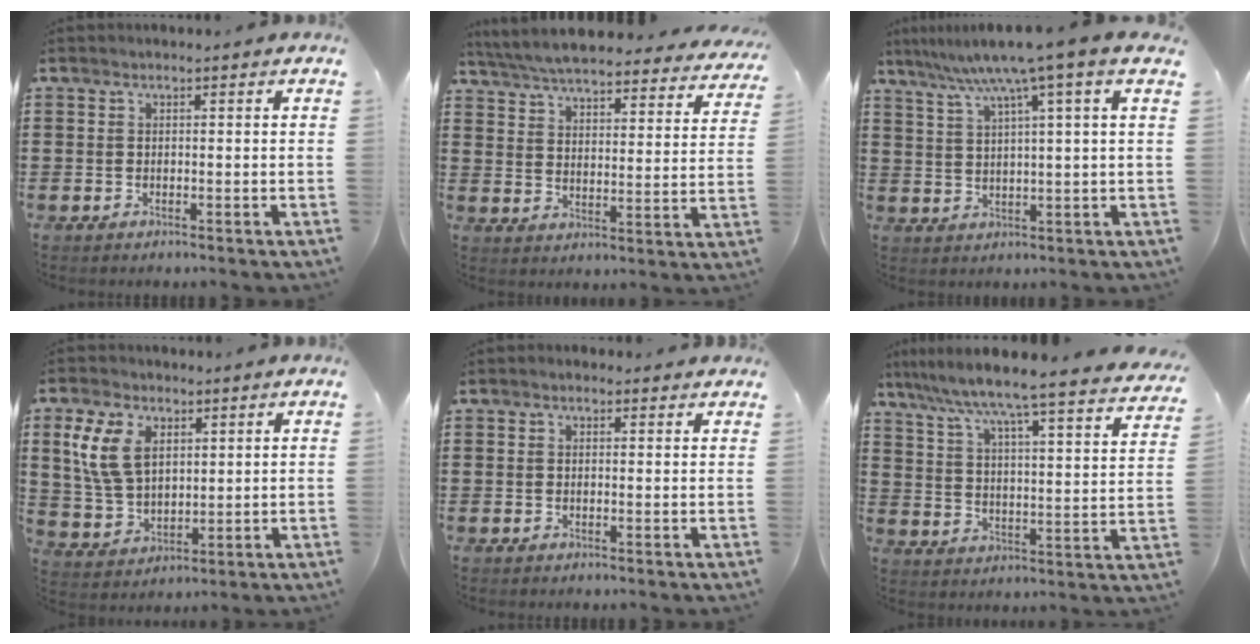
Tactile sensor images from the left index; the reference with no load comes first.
{"total": 6.0, "force": [5.8, 0.1, 1.4], "torque": [-0.057, -0.039, 0.100]}
{"total": 7.2, "force": [4.5, -0.8, 5.5], "torque": [-0.122, -0.019, 0.072]}
{"total": 8.6, "force": [3.4, 5.5, 5.7], "torque": [-0.142, 0.014, 0.062]}
{"total": 0.8, "force": [0.5, 0.5, 0.2], "torque": [-0.006, 0.005, 0.010]}
{"total": 5.5, "force": [4.8, -0.9, 2.5], "torque": [-0.074, -0.053, 0.070]}